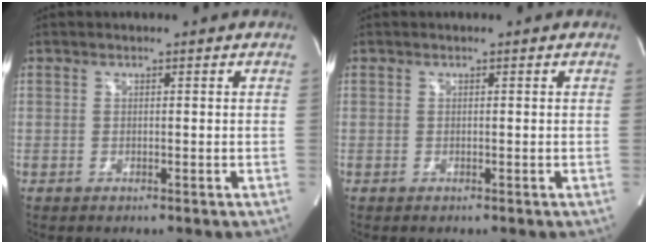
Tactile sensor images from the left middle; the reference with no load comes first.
{"total": 0.0}